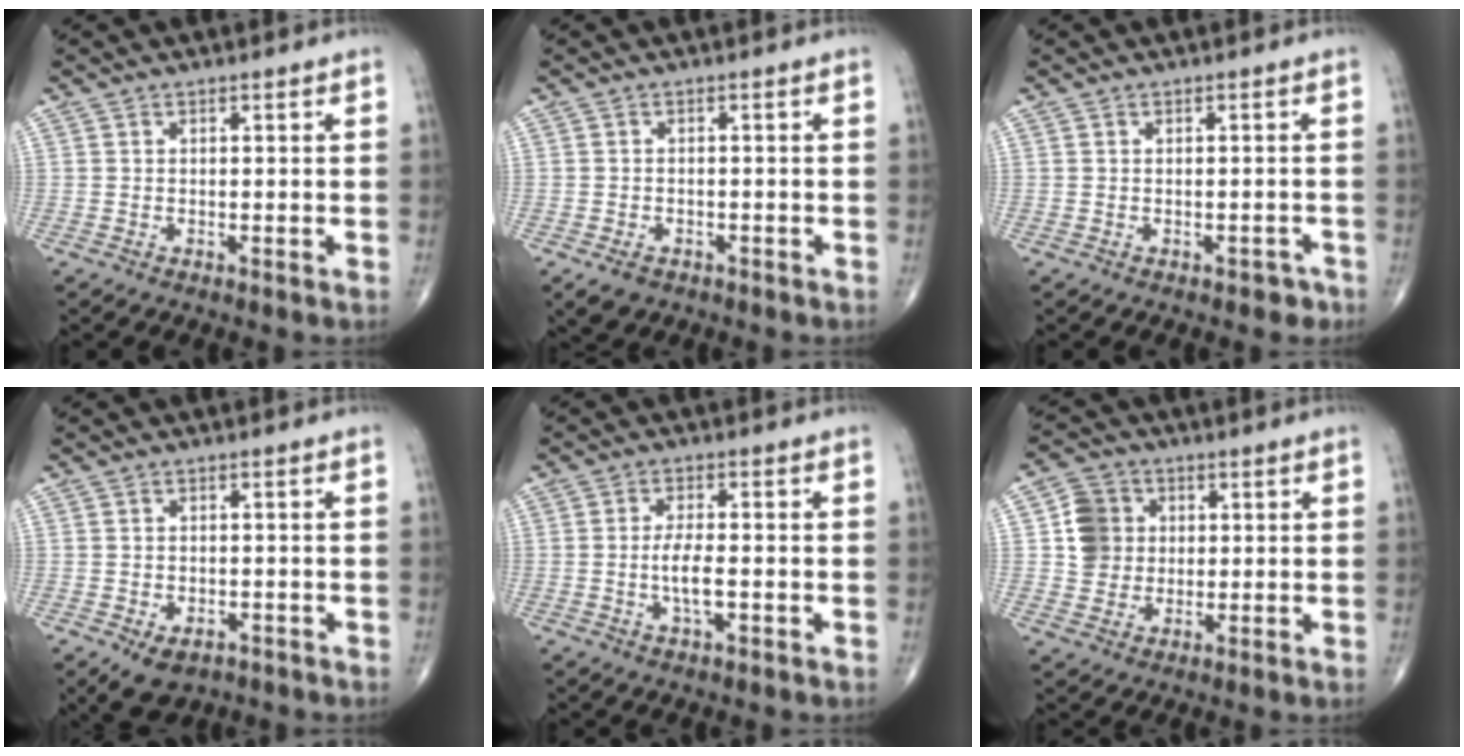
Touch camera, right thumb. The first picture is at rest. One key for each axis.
{"total": 3.5, "fx": -2.0, "fy": 2.4, "fz": 1.6, "tx": -0.024, "ty": 0.000, "tz": -0.025}
{"total": 1.8, "fx": -1.1, "fy": 1.2, "fz": 0.7, "tx": 0.002, "ty": 0.010, "tz": -0.010}
{"total": 5.8, "fx": -3.1, "fy": 3.7, "fz": 3.2, "tx": -0.046, "ty": 0.008, "tz": -0.038}
{"total": 4.9, "fx": -1.0, "fy": 1.8, "fz": 4.4, "tx": -0.085, "ty": 0.002, "tz": -0.019}
{"total": 7.7, "fx": 1.2, "fy": 7.0, "fz": 2.8, "tx": -0.021, "ty": 0.001, "tz": 0.018}